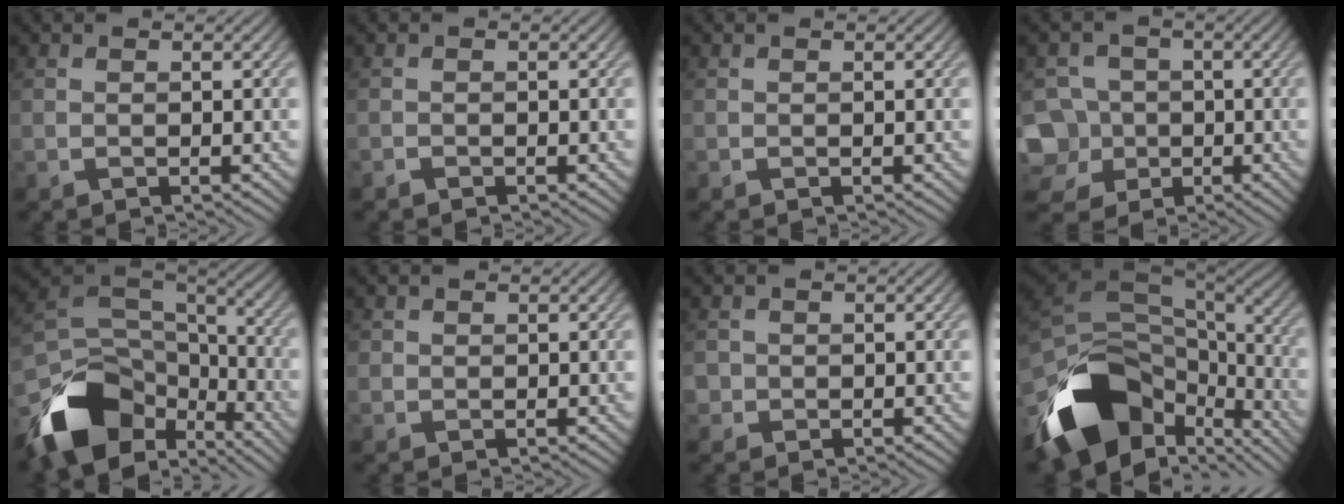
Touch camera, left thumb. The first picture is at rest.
{"total": 0.6, "force": [-0.6, 0.0, 0.0], "torque": [0.000, 0.001, -0.015]}
{"total": 0.0}
{"total": 9.3, "force": [-3.0, 8.4, 2.7], "torque": [-0.092, -0.024, -0.081]}
{"total": 15.8, "force": [-8.6, 9.3, 9.4], "torque": [-0.228, -0.033, -0.140]}
{"total": 0.7, "force": [0.1, 0.7, -0.2], "torque": [0.013, -0.002, -0.002]}
{"total": 1.6, "force": [-0.3, 1.5, 0.1], "torque": [0.004, -0.001, -0.009]}
{"total": 16.9, "force": [-7.1, 10.1, 11.6], "torque": [-0.254, -0.038, -0.105]}